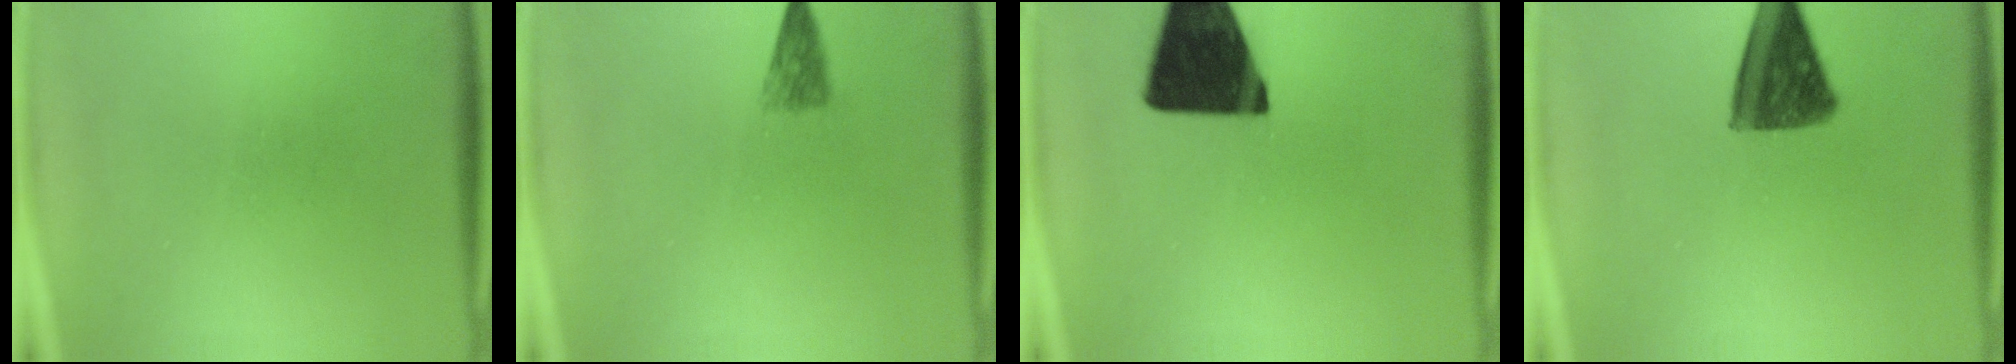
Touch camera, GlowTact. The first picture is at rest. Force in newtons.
{"total": 2.4}
{"total": 19.2}
{"total": 10.9}